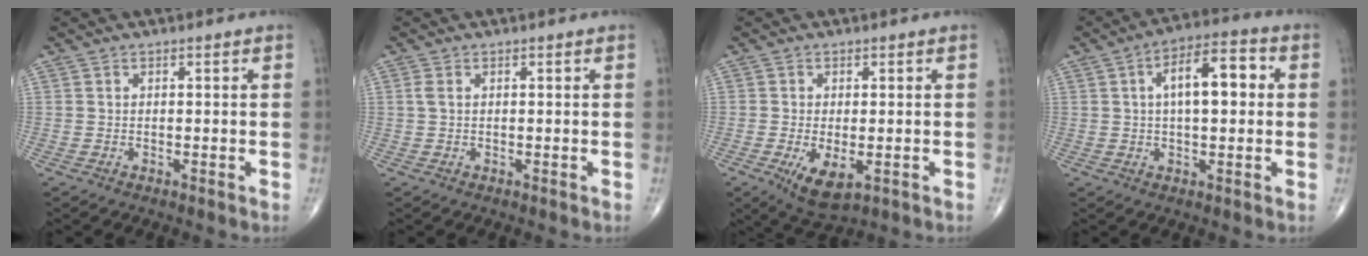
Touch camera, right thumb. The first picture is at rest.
{"total": 1.1, "force": [0.3, 0.6, 0.9], "torque": [-0.028, 0.007, 0.008]}
{"total": 6.4, "force": [-1.9, 2.9, 5.4], "torque": [-0.095, -0.015, -0.023]}
{"total": 11.2, "force": [1.8, 5.0, 9.9], "torque": [-0.146, 0.023, 0.021]}